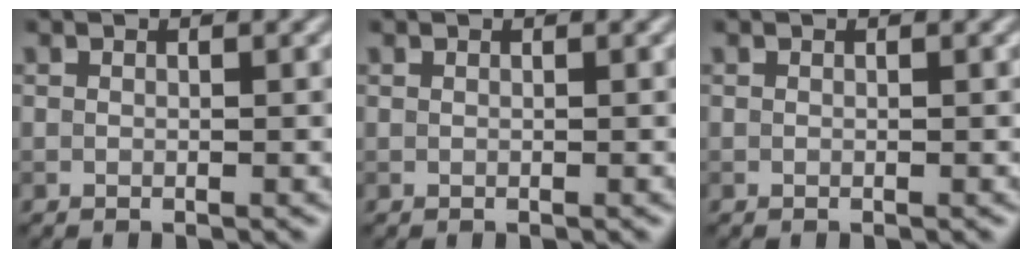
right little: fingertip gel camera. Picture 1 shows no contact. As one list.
[{"total": 0.0}, {"total": 0.0}]